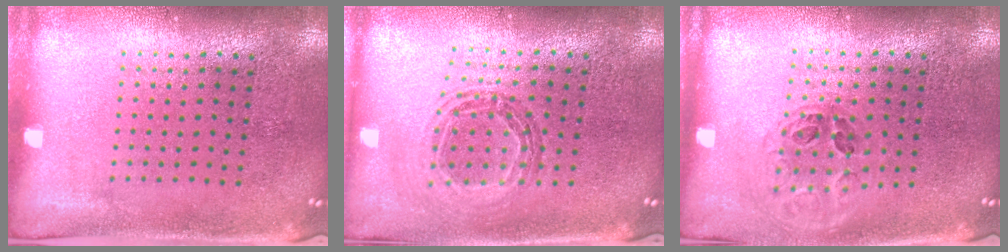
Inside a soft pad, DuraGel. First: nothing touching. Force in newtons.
{"total": 0.8, "press": 0.8, "slide": 0.1}
{"total": 1.0, "press": 1.0, "slide": 0.3}